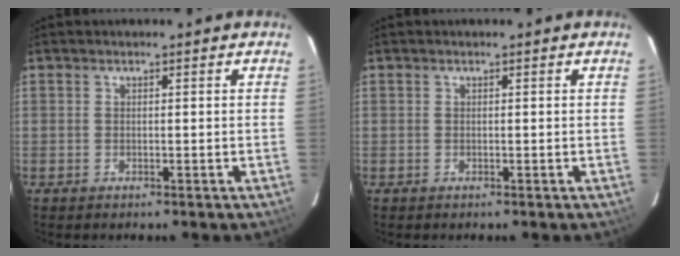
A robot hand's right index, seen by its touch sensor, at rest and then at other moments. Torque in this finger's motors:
{"motor_torque": [-0.01, -0.01, 0.01, 0.01]}